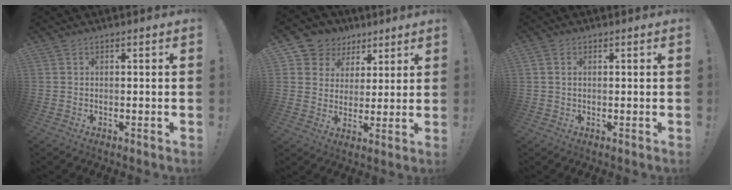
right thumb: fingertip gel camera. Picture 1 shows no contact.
{"total": 8.4, "force": [4.1, 7.2, 1.5], "torque": [-0.030, -0.027, 0.086]}
{"total": 1.5, "force": [0.6, 1.0, 0.9], "torque": [-0.016, 0.002, 0.010]}